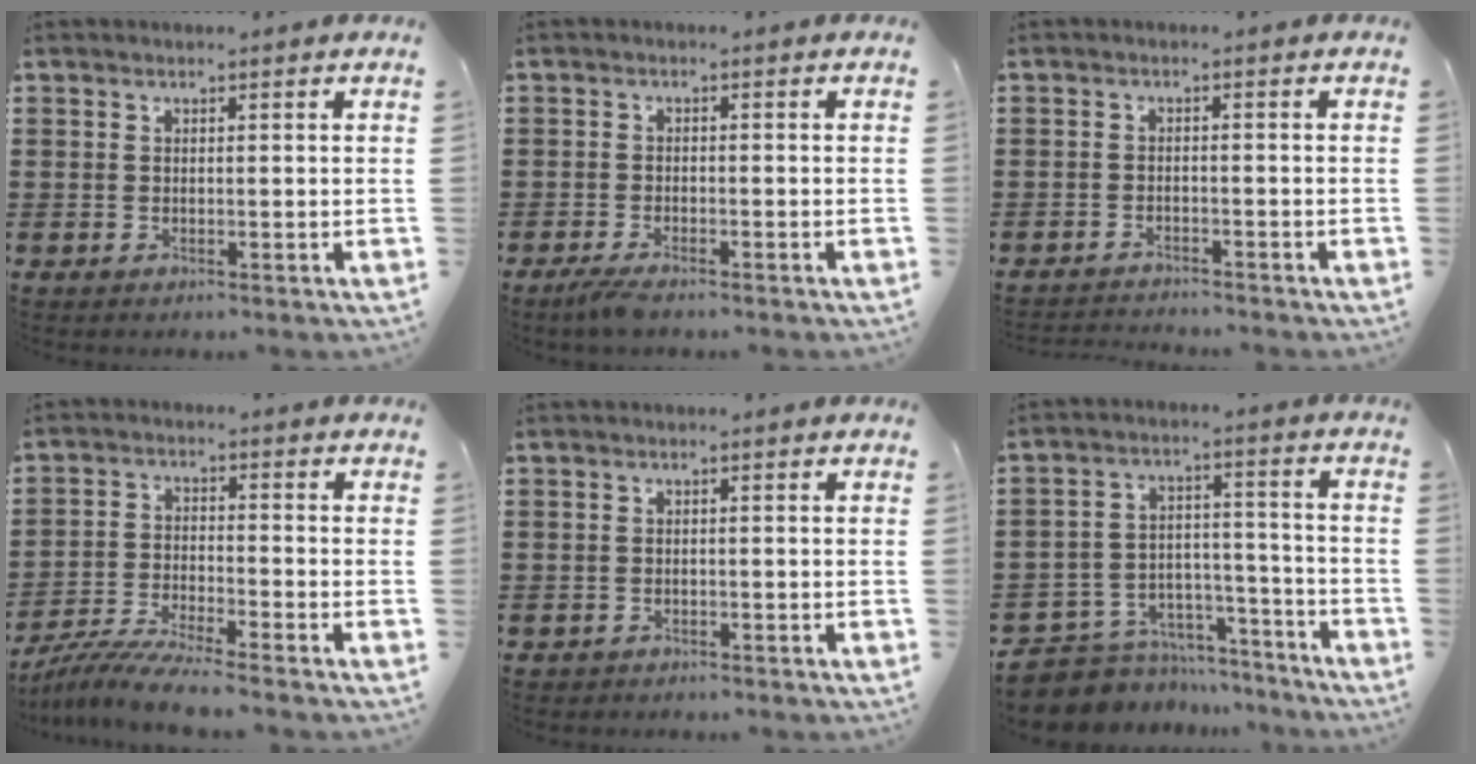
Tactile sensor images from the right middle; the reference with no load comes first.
{"total": 2.1, "force": [-1.7, 0.1, 1.2], "torque": [-0.035, -0.004, -0.036]}
{"total": 1.8, "force": [-1.8, 0.0, 0.0], "torque": [-0.006, 0.000, -0.039]}
{"total": 6.0, "force": [-5.7, -0.4, 2.0], "torque": [-0.050, -0.017, -0.115]}
{"total": 0.7, "force": [-0.7, 0.2, -0.1], "torque": [0.001, 0.003, -0.016]}
{"total": 6.4, "force": [-5.8, 2.7, 0.5], "torque": [-0.024, 0.014, -0.116]}